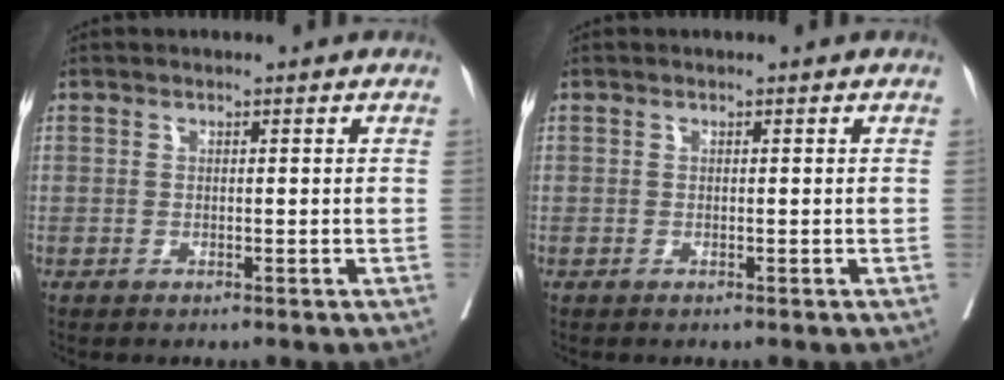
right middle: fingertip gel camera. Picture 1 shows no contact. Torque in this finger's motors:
{"motor_torque": [0.00, 0.17, -0.01, 0.00]}